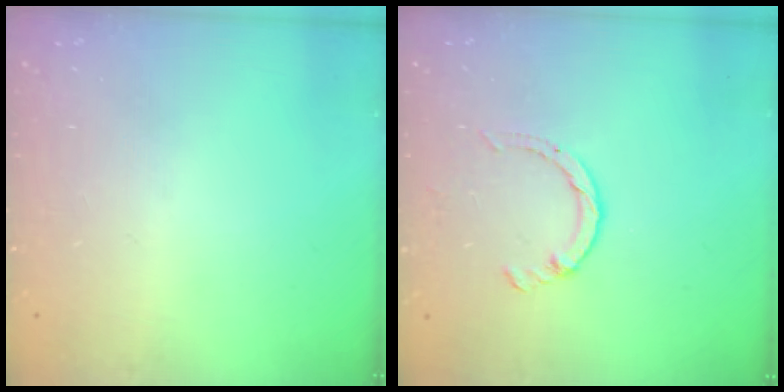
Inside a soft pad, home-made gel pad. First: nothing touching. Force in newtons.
{"total": 2.6, "press": 2.6, "slide": 0.4}